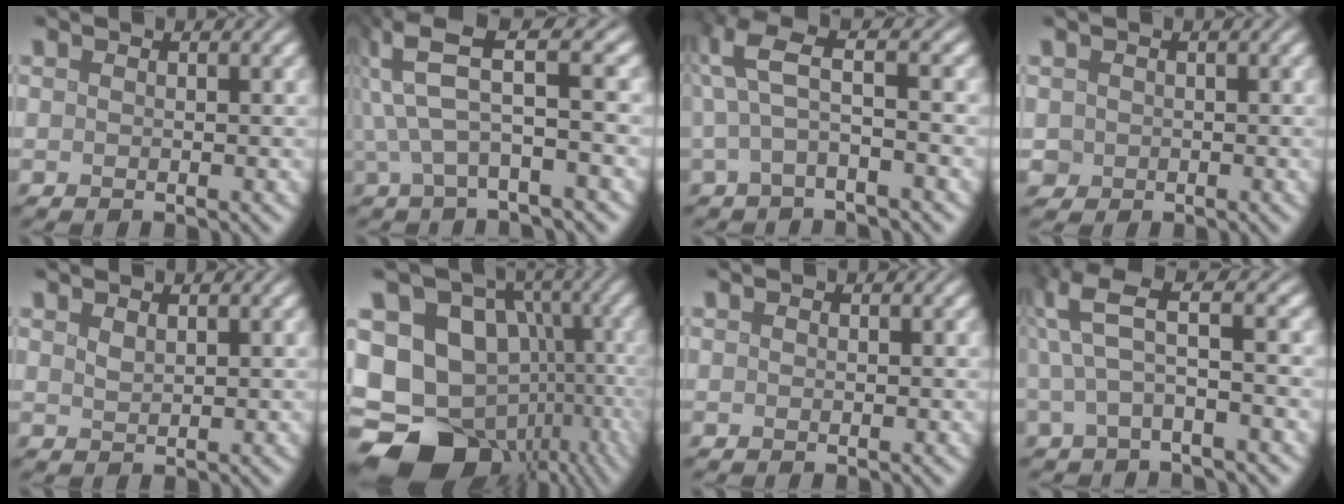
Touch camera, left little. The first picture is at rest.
{"total": 5.1, "force": [1.8, 0.9, 4.6], "torque": [-0.101, 0.012, 0.034]}
{"total": 4.9, "force": [1.3, 0.9, 4.6], "torque": [-0.092, 0.016, 0.016]}
{"total": 1.0, "force": [0.1, 1.0, 0.2], "torque": [0.002, -0.003, 0.000]}
{"total": 1.0, "force": [0.8, 0.3, 0.5], "torque": [-0.015, 0.000, 0.019]}
{"total": 19.9, "force": [-7.2, 15.8, 9.7], "torque": [-0.173, -0.017, -0.092]}
{"total": 0.0}
{"total": 5.1, "force": [1.8, 0.9, 4.7], "torque": [-0.090, 0.016, 0.027]}